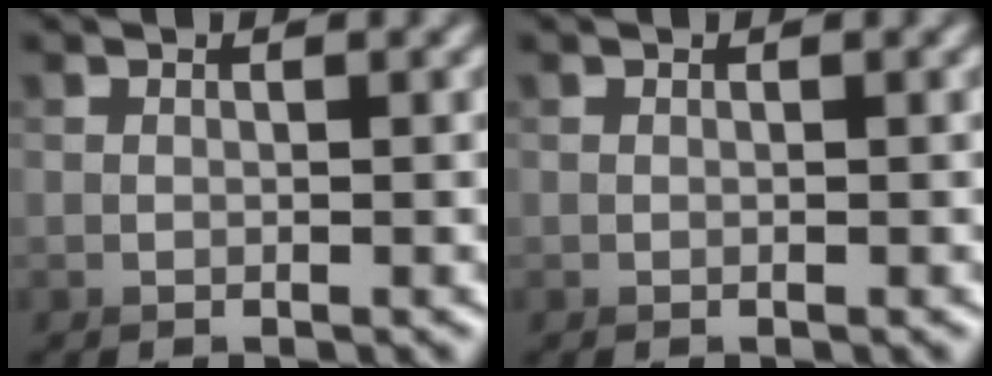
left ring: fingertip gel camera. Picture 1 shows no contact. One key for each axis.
{"total": 0.0}